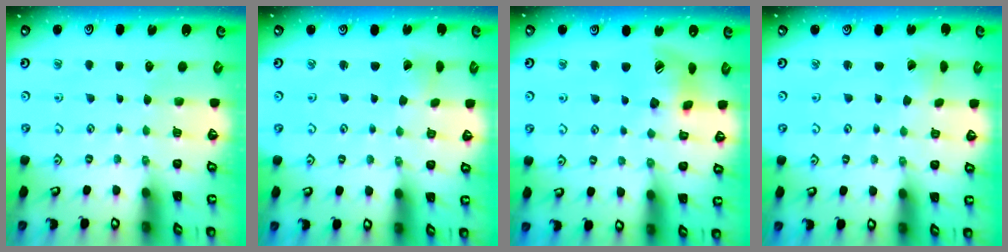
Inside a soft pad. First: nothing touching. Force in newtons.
{"total": 1.3, "press": 1.3, "slide": 0.1}
{"total": 13.7, "press": 13.6, "slide": 1.6}
{"total": 1.3, "press": 1.3, "slide": 0.1}